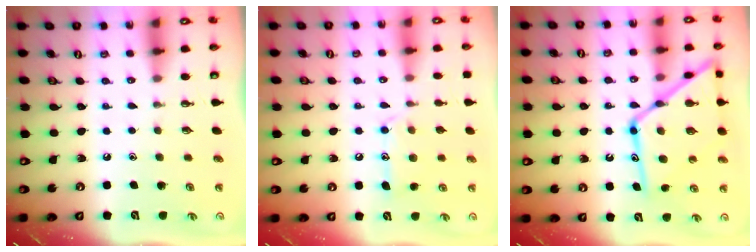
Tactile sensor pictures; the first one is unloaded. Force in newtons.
{"total": 12.5, "press": 12.5, "slide": 0.8}
{"total": 19.6, "press": 19.6, "slide": 1.6}